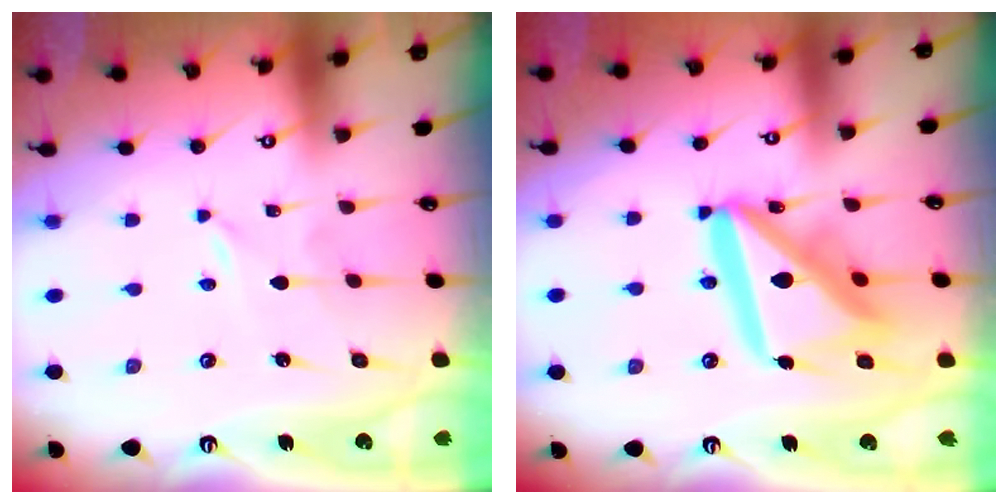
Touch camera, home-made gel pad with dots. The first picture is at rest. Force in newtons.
{"total": 21.0, "press": 20.8, "slide": 2.5}